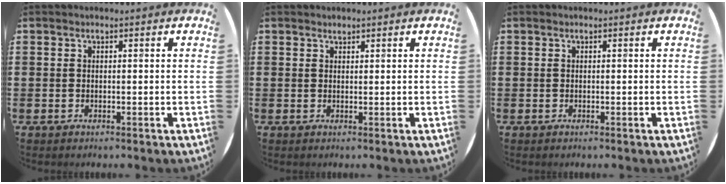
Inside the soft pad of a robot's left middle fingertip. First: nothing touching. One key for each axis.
{"total": 0.7, "fx": 0.7, "fy": 0.1, "fz": 0.0, "tx": 0.008, "ty": -0.002, "tz": 0.012}
{"total": 0.0}